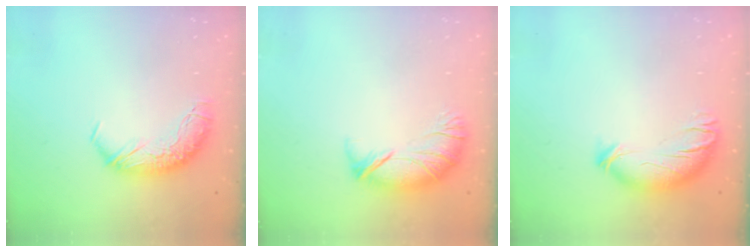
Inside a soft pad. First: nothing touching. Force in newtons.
{"total": 3.9, "press": 3.3, "slide": 2.0}
{"total": 3.7, "press": 2.9, "slide": 2.3}